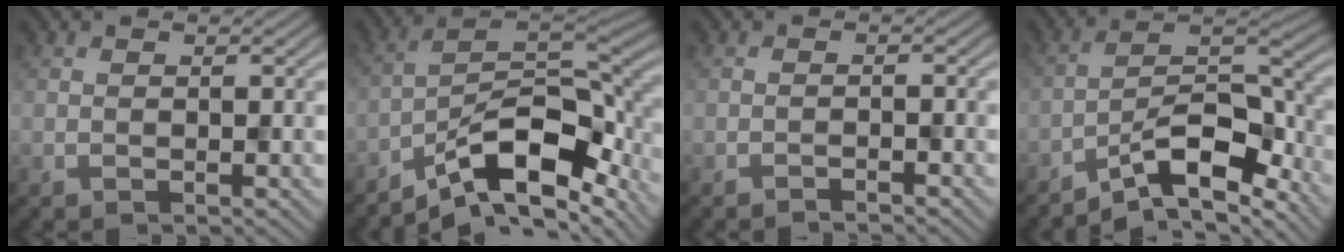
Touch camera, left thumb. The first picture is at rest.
{"total": 12.8, "force": [-7.9, 4.4, 9.0], "torque": [-0.146, -0.002, -0.141]}
{"total": 1.3, "force": [-1.2, 0.1, 0.5], "torque": [-0.006, 0.001, -0.023]}
{"total": 10.8, "force": [-7.6, 3.2, 7.0], "torque": [-0.114, -0.001, -0.141]}